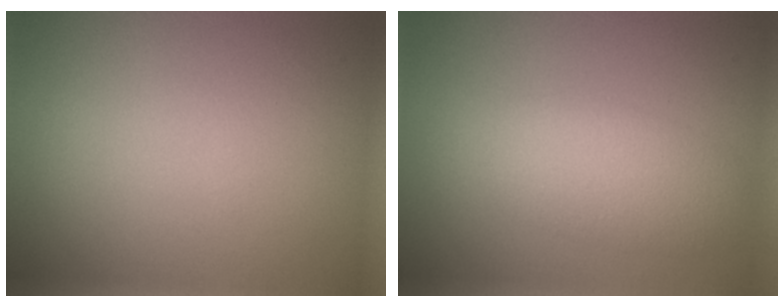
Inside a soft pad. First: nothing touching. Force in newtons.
{"total": 4.2, "press": 4.2, "slide": 0.2}